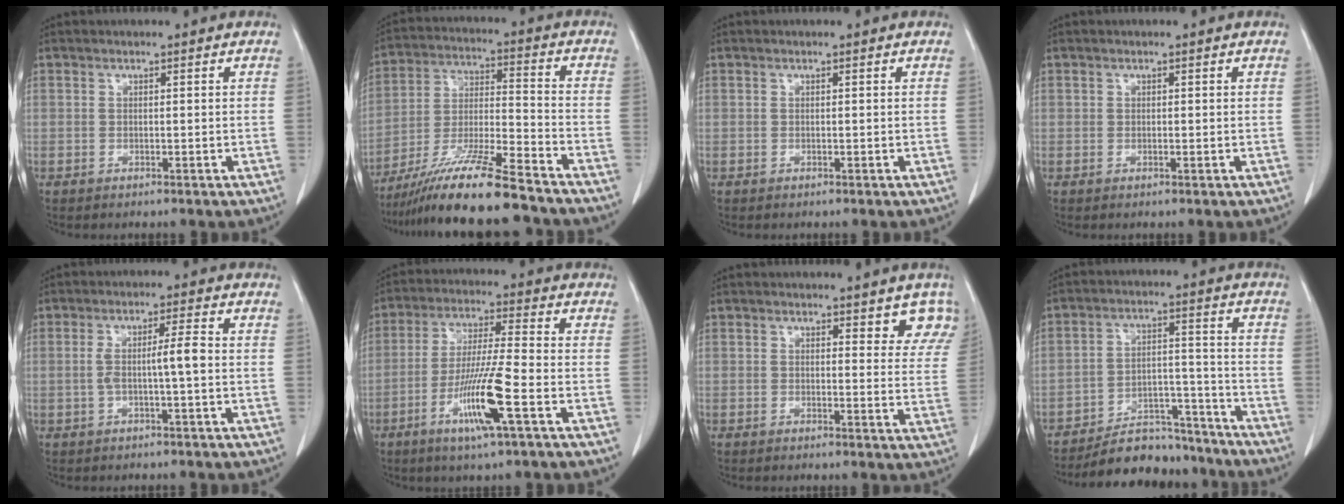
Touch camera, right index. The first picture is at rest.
{"total": 16.5, "force": [-13.4, 0.1, 9.6], "torque": [-0.194, -0.026, -0.238]}
{"total": 0.0}
{"total": 0.0}
{"total": 4.6, "force": [-0.5, 0.0, 4.5], "torque": [-0.084, 0.010, -0.006]}
{"total": 11.1, "force": [-4.4, -0.3, 10.2], "torque": [-0.199, -0.017, -0.086]}
{"total": 5.9, "force": [4.8, 2.1, 2.8], "torque": [-0.008, -0.013, 0.038]}
{"total": 11.3, "force": [-10.5, 3.7, 1.4], "torque": [0.001, 0.046, -0.164]}